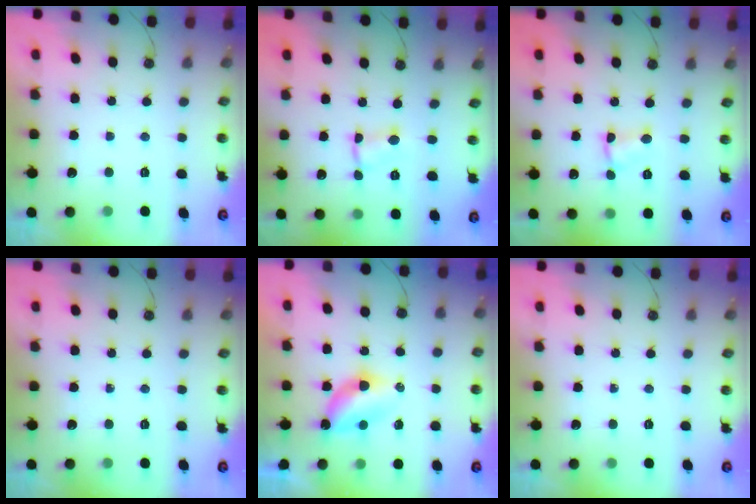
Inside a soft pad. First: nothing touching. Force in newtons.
{"total": 1.4, "press": 1.3, "slide": 0.4}
{"total": 2.9, "press": 2.8, "slide": 0.3}
{"total": 0.0}
{"total": 5.6, "press": 5.6, "slide": 0.6}
{"total": 0.0}